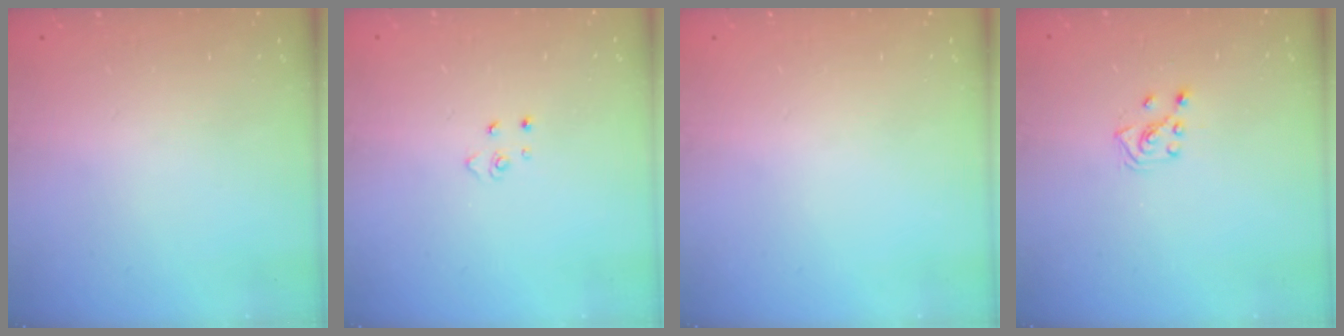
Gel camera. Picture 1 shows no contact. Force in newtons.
{"total": 2.6, "press": 2.6, "slide": 0.3}
{"total": 0.0}
{"total": 4.4, "press": 4.3, "slide": 0.6}